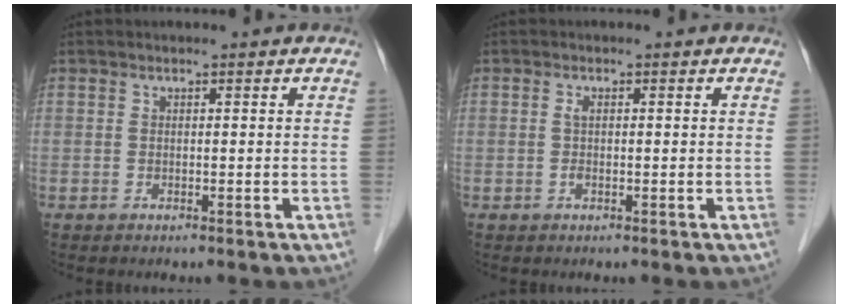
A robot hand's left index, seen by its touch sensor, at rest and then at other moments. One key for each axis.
{"total": 1.3, "fx": 0.0, "fy": 0.4, "fz": 1.2, "tx": -0.028, "ty": 0.001, "tz": 0.000}